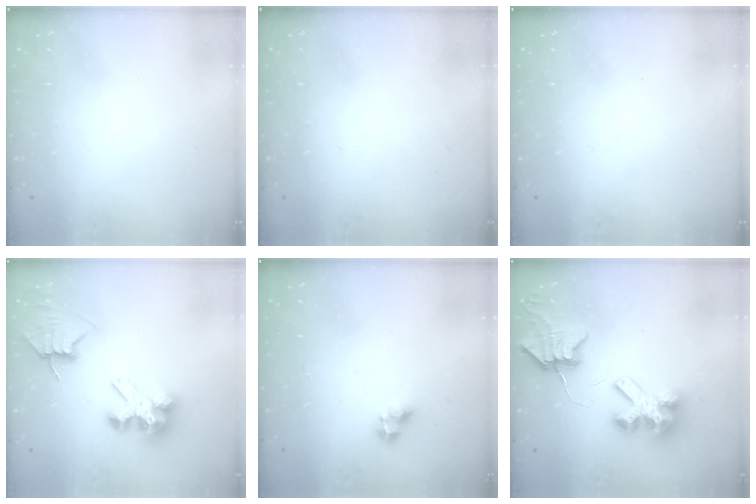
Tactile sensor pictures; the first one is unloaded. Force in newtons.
{"total": 0.0}
{"total": 0.0}
{"total": 7.8, "press": 7.7, "slide": 0.6}
{"total": 3.7, "press": 3.7, "slide": 0.3}
{"total": 8.8, "press": 8.7, "slide": 1.2}